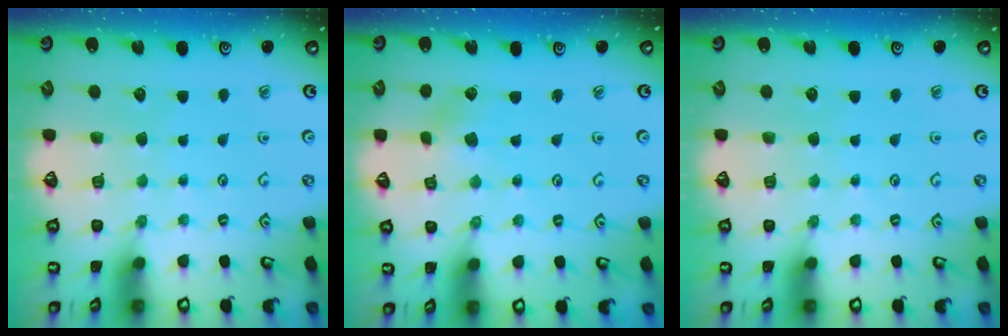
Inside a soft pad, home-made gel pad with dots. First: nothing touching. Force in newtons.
{"total": 2.7, "press": 2.6, "slide": 0.4}
{"total": 0.0}